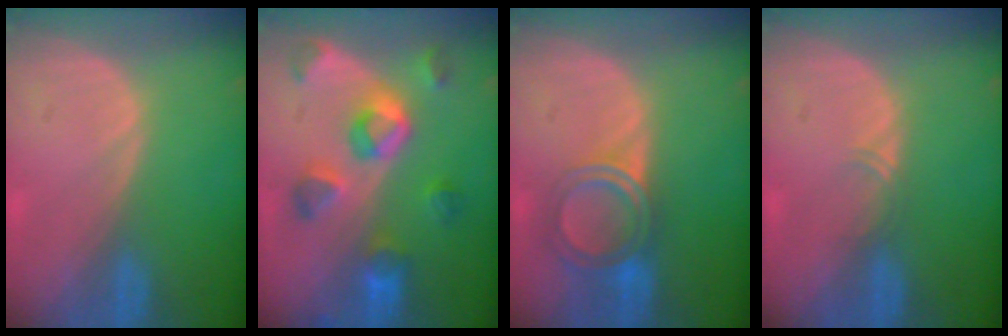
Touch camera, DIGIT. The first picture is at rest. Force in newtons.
{"total": 8.3, "press": 8.1, "slide": 1.9}
{"total": 6.1, "press": 5.3, "slide": 3.0}
{"total": 1.1, "press": 1.0, "slide": 0.6}